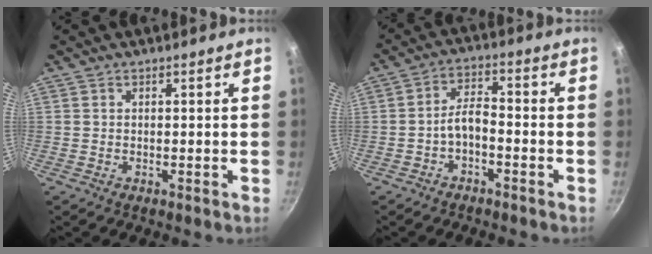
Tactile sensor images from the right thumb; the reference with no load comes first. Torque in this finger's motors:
{"motor_torque": [-0.17, 0.36, 0.67, -0.17, 0.15]}